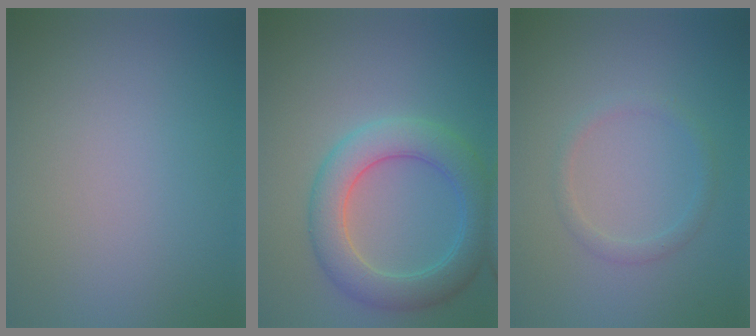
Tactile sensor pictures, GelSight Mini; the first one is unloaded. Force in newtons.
{"total": 5.4, "press": 5.4, "slide": 0.1}
{"total": 1.3, "press": 1.3, "slide": 0.1}